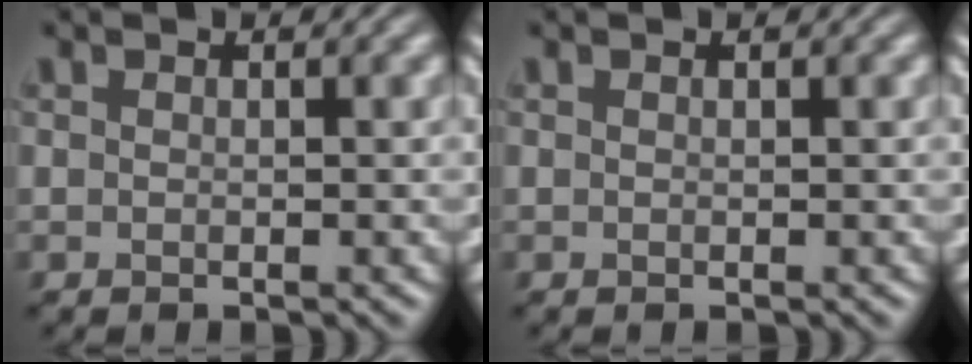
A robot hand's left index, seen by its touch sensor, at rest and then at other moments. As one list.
[{"total": 0.0}]